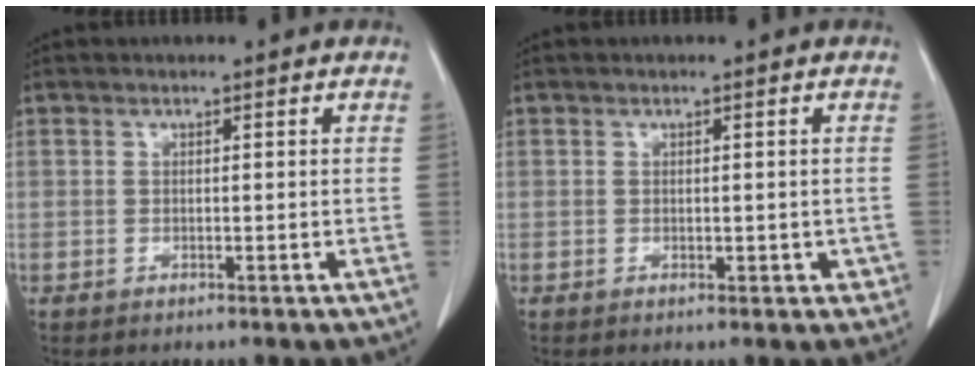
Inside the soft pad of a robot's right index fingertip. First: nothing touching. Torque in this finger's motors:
{"motor_torque": [-0.14, 0.17, -0.04, 0.00]}